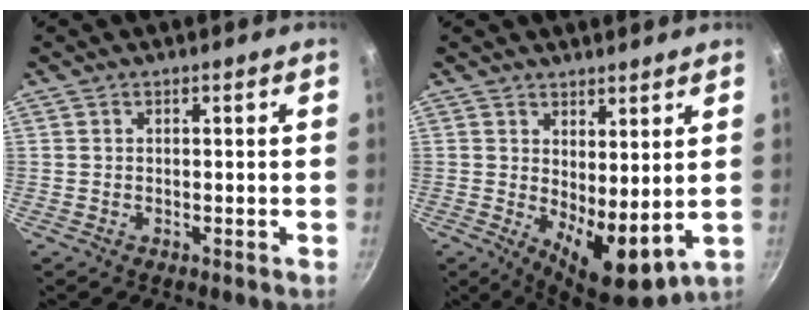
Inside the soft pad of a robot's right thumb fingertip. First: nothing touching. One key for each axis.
{"total": 9.3, "fx": 1.7, "fy": 4.1, "fz": 8.2, "tx": -0.109, "ty": -0.036, "tz": 0.036}